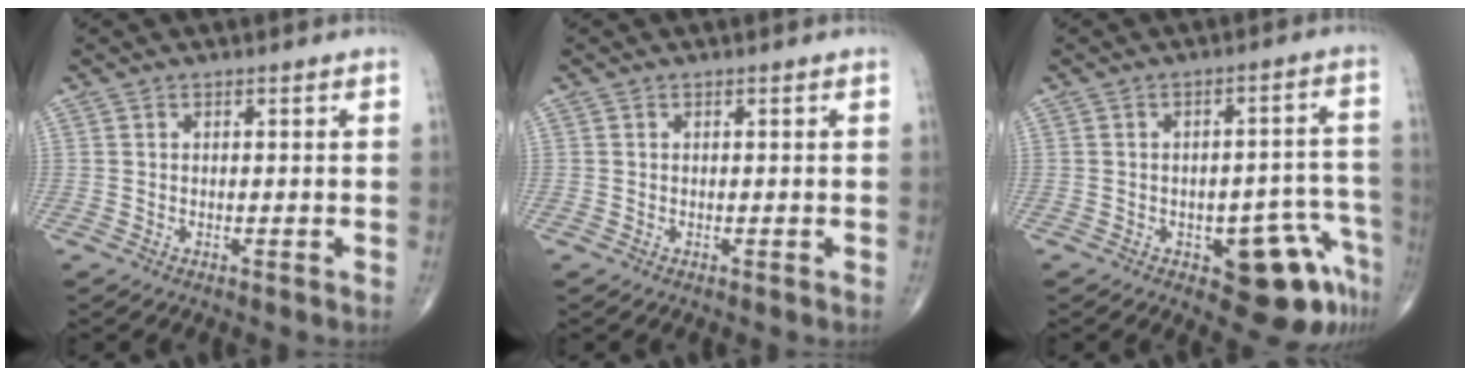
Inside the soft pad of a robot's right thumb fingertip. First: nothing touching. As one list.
[{"total": 0.0}, {"total": 11.8, "force": [-5.9, 5.0, 8.9], "torque": [-0.062, 0.044, -0.067]}]